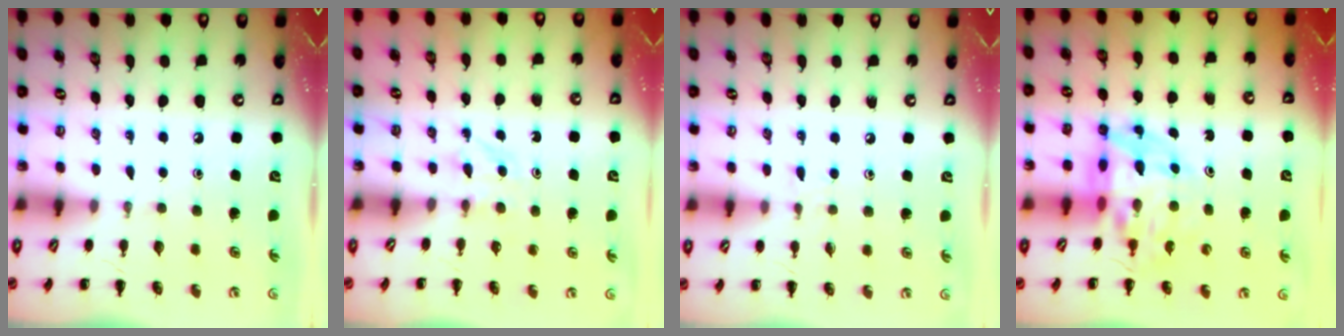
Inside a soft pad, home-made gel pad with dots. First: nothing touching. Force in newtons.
{"total": 2.8, "press": 2.6, "slide": 1.0}
{"total": 3.8, "press": 3.5, "slide": 1.5}
{"total": 12.3, "press": 11.9, "slide": 3.2}